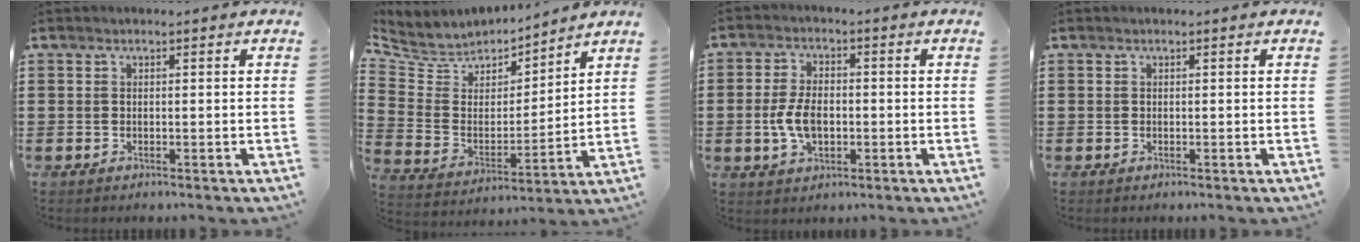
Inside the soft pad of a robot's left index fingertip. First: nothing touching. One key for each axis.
{"total": 5.6, "fx": 5.0, "fy": 2.7, "fz": 0.1, "tx": -0.044, "ty": -0.040, "tz": 0.084}
{"total": 5.9, "fx": -0.9, "fy": 3.3, "fz": 4.8, "tx": -0.106, "ty": 0.000, "tz": -0.020}
{"total": 0.0}